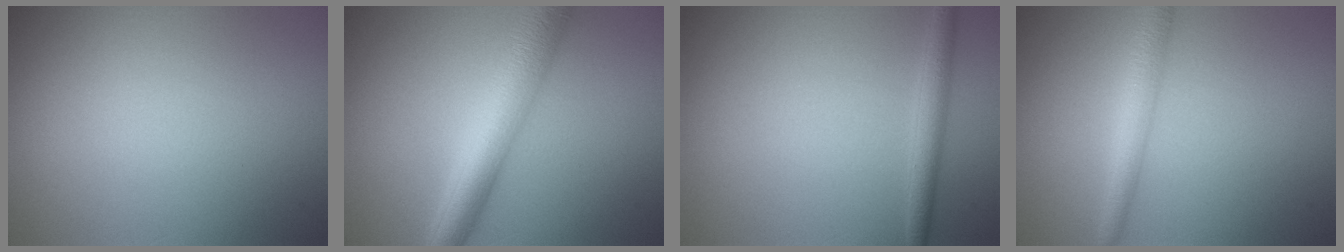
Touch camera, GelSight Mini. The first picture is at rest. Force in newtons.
{"total": 6.4, "press": 6.4, "slide": 0.1}
{"total": 2.1, "press": 2.1, "slide": 0.0}
{"total": 2.7, "press": 2.7, "slide": 0.1}